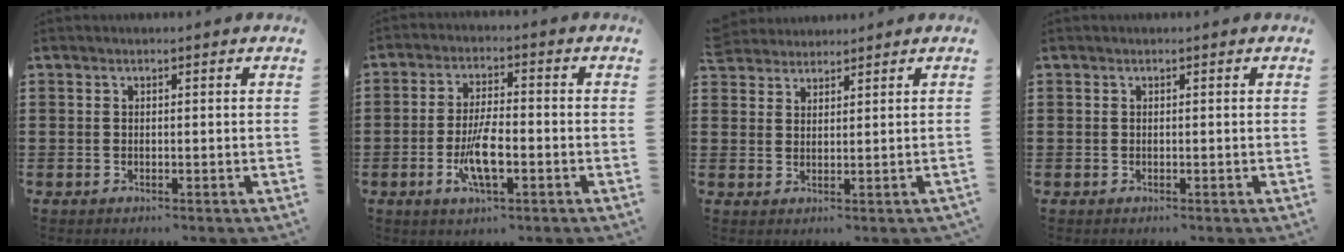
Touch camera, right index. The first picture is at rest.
{"total": 7.4, "force": [-2.4, 2.3, 6.7], "torque": [-0.143, -0.010, -0.048]}
{"total": 2.6, "force": [2.5, 0.7, -0.4], "torque": [0.000, 0.001, 0.049]}
{"total": 0.0}